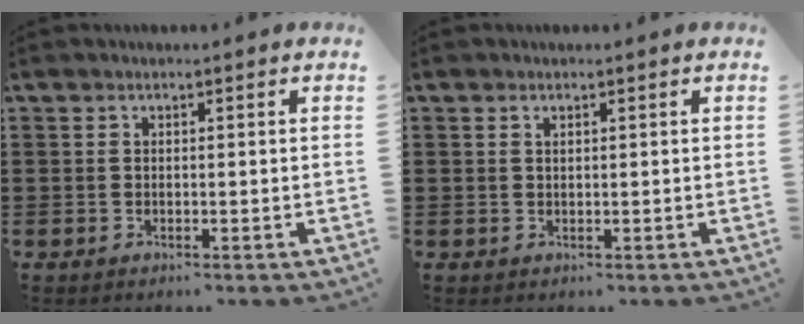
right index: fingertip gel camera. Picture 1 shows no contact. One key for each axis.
{"total": 0.6, "fx": 0.3, "fy": 0.2, "fz": 0.5, "tx": -0.012, "ty": 0.002, "tz": 0.006}